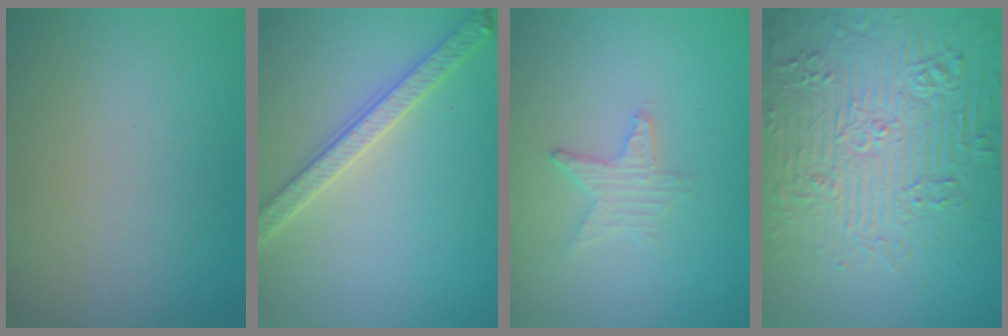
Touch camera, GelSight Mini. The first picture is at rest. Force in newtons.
{"total": 3.6, "press": 3.2, "slide": 1.6}
{"total": 2.1, "press": 2.0, "slide": 0.4}
{"total": 7.8, "press": 7.6, "slide": 1.9}